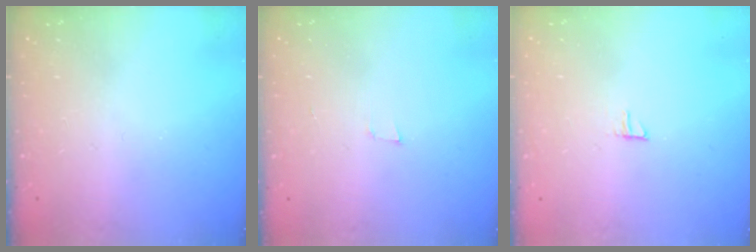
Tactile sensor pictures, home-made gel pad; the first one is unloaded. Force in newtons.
{"total": 3.4, "press": 2.2, "slide": 2.6}
{"total": 3.7, "press": 3.7, "slide": 0.3}